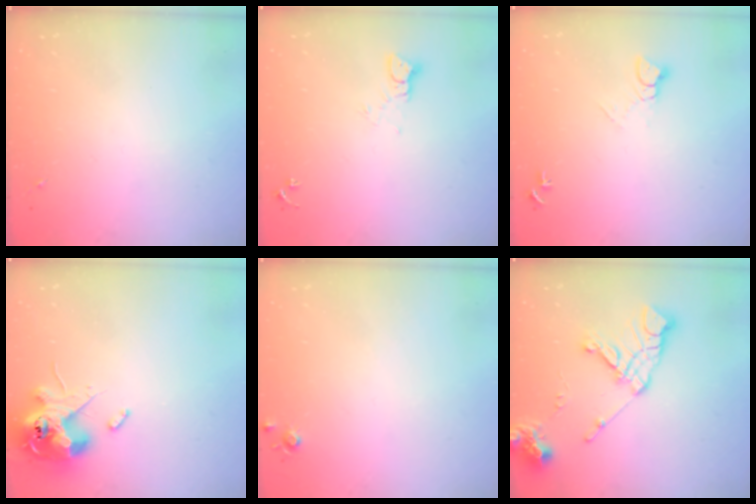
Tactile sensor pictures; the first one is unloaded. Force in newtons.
{"total": 3.7, "press": 3.7, "slide": 0.3}
{"total": 5.5, "press": 5.5, "slide": 0.5}
{"total": 12.8, "press": 12.6, "slide": 2.2}
{"total": 5.1, "press": 5.1, "slide": 0.7}
{"total": 14.4, "press": 14.3, "slide": 1.9}